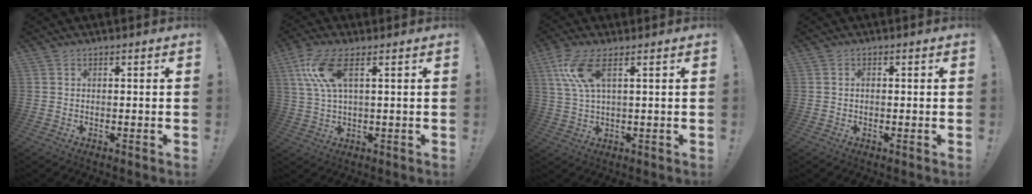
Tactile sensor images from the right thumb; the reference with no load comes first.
{"total": 10.1, "force": [3.9, 3.4, 8.7], "torque": [-0.170, -0.005, 0.077]}
{"total": 9.1, "force": [4.1, 2.9, 7.6], "torque": [-0.154, -0.008, 0.078]}
{"total": 0.8, "force": [-0.3, 0.6, 0.4], "torque": [-0.015, 0.006, -0.004]}